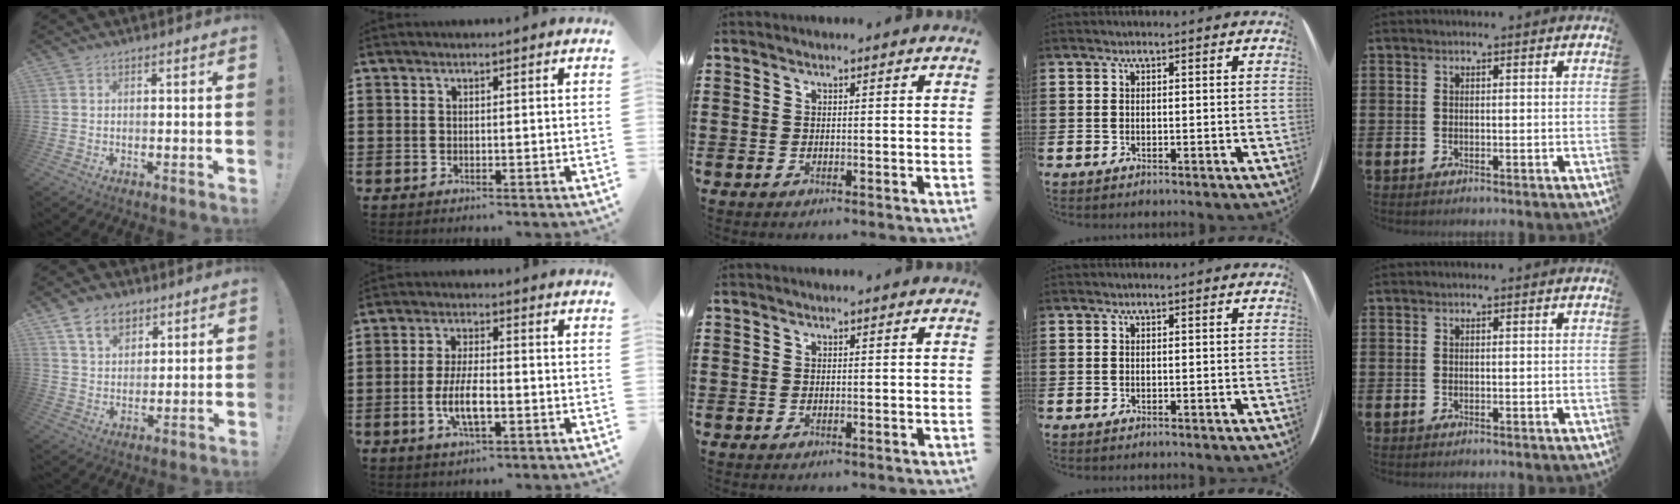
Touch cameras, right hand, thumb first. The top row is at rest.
{"thumb": {"total": 9.9, "force": [5.9, 6.4, 4.6], "torque": [-0.077, -0.021, 0.114]}, "index": {"total": 6.4, "force": [-1.8, 2.2, 5.7], "torque": [-0.123, -0.006, -0.037]}}